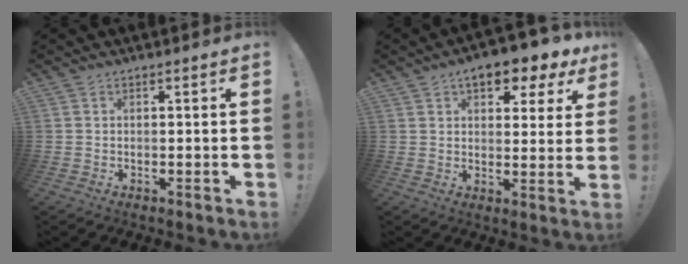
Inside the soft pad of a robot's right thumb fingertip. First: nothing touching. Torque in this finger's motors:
{"motor_torque": [0.44, 0.53, 0.95, 0.48, 0.27]}